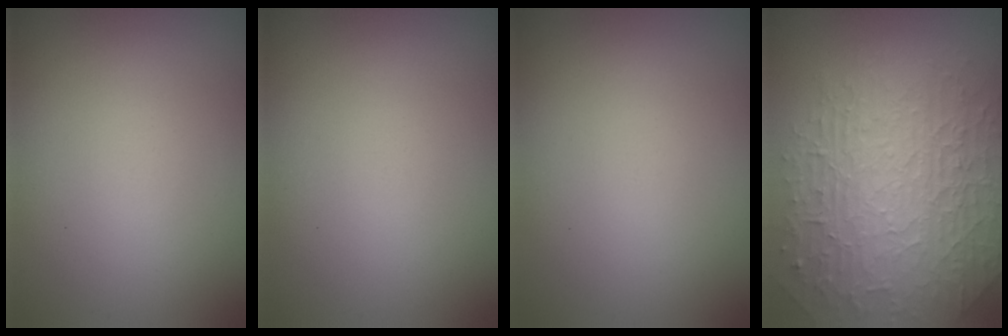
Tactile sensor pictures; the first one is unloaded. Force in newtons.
{"total": 0.0}
{"total": 0.0}
{"total": 9.8, "press": 6.4, "slide": 7.4}